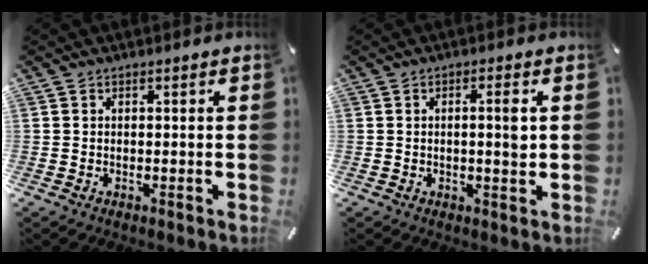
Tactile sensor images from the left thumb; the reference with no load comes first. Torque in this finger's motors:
{"motor_torque": [0.08, -0.25, 0.01, -0.07, 0.03]}